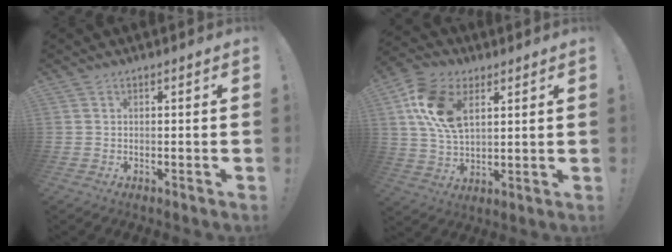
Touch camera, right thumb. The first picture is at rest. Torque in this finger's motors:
{"motor_torque": [0.40, 0.48, 1.19, 0.61, 0.12]}